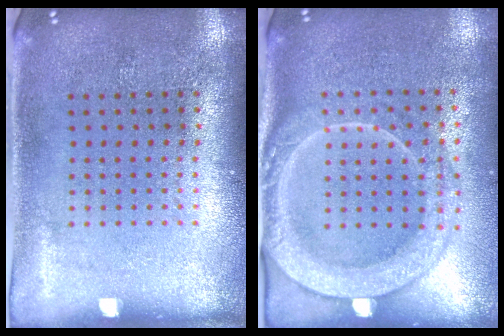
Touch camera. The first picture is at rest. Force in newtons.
{"total": 2.3, "press": 2.2, "slide": 0.9}